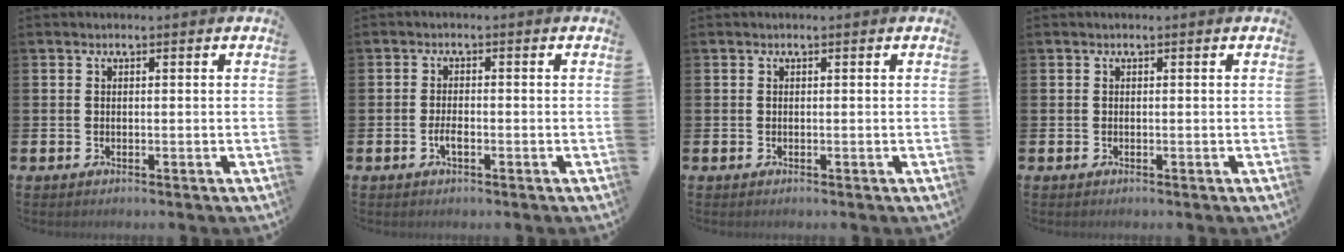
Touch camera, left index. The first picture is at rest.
{"total": 1.9, "force": [-0.7, 0.8, 1.6], "torque": [-0.032, 0.001, -0.013]}
{"total": 0.0}
{"total": 0.0}